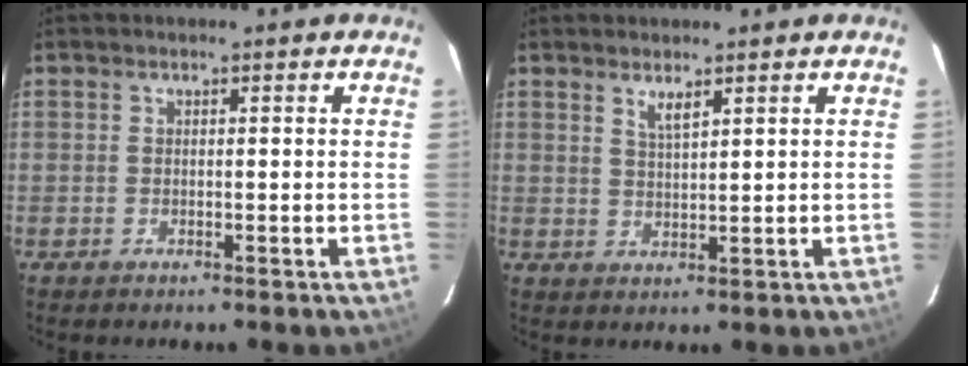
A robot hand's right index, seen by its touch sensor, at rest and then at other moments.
{"total": 2.6, "force": [1.8, 0.5, 1.8], "torque": [-0.033, -0.002, 0.033]}